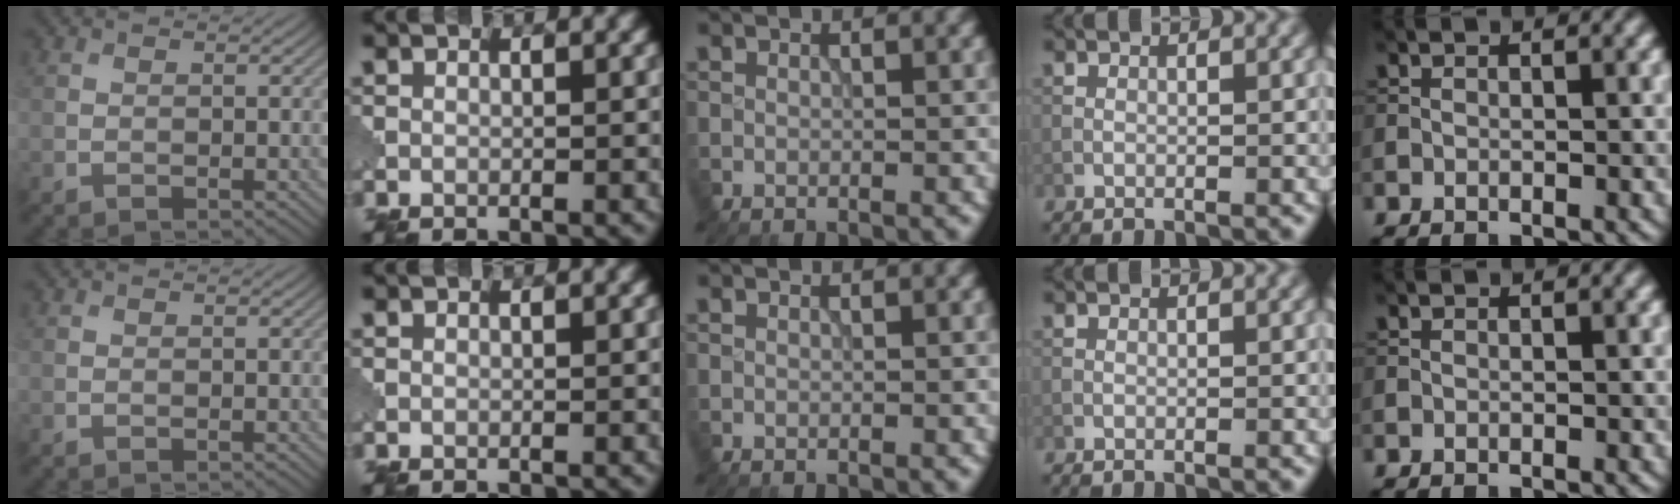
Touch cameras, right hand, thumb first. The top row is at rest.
{}